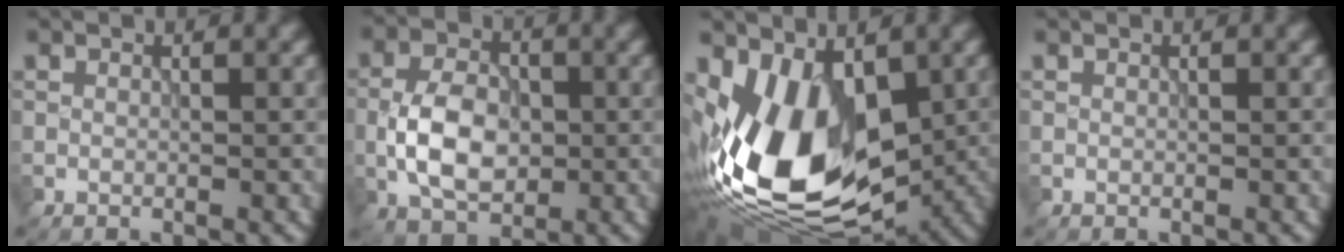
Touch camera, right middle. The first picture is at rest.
{"total": 5.4, "force": [-0.9, 3.5, 4.1], "torque": [-0.080, 0.002, -0.021]}
{"total": 15.0, "force": [-2.1, 9.0, 11.9], "torque": [-0.222, -0.027, -0.040]}
{"total": 0.0}